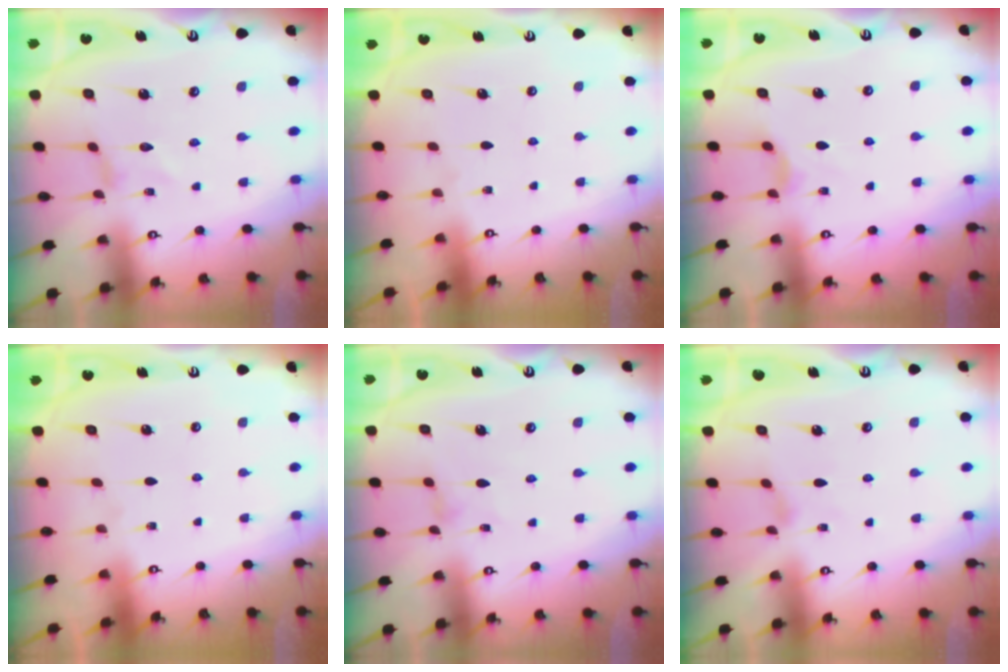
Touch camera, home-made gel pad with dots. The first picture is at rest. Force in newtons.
{"total": 0.0}
{"total": 2.9, "press": 2.9, "slide": 0.5}
{"total": 0.0}
{"total": 0.9, "press": 0.8, "slide": 0.4}
{"total": 0.9, "press": 0.9, "slide": 0.3}